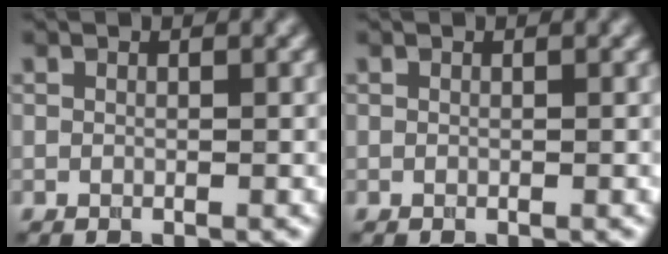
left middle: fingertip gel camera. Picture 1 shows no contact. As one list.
[{"total": 0.0}]